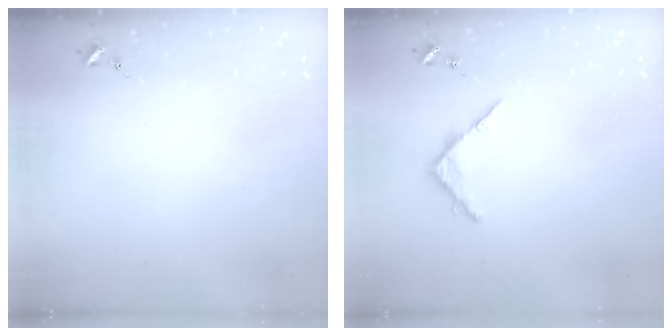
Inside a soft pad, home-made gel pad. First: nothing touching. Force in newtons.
{"total": 4.9, "press": 4.9, "slide": 0.5}